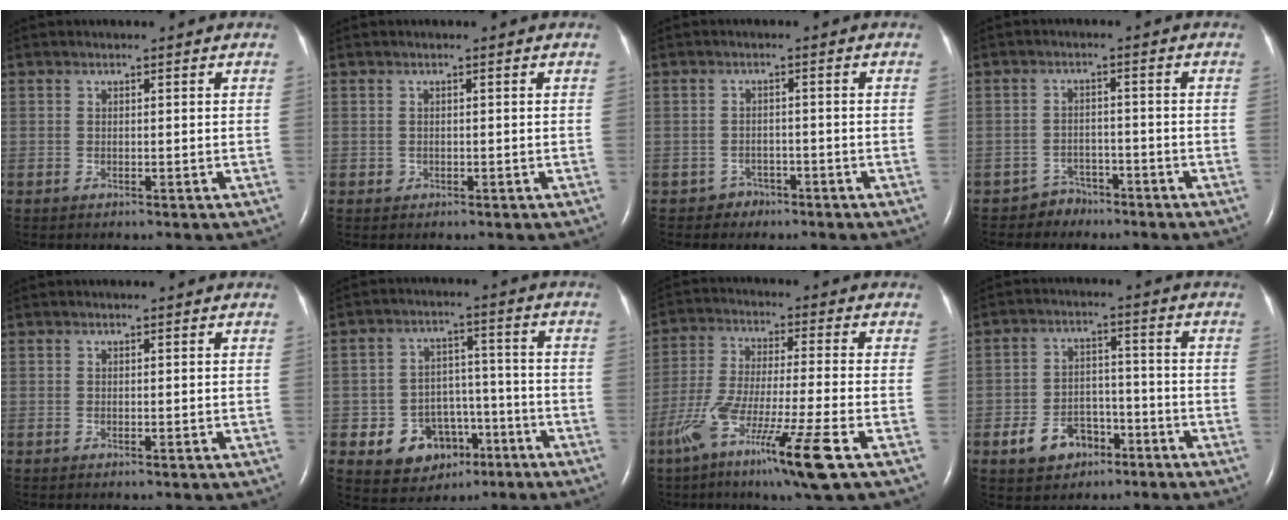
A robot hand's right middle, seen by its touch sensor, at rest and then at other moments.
{"total": 0.5, "force": [-0.2, 0.5, 0.0], "torque": [-0.003, 0.003, -0.004]}
{"total": 2.3, "force": [-1.6, 1.6, -0.4], "torque": [0.003, 0.010, -0.026]}
{"total": 3.2, "force": [-2.5, 1.8, -0.7], "torque": [0.007, 0.008, -0.041]}
{"total": 0.0}
{"total": 9.3, "force": [-4.2, 7.2, 4.0], "torque": [-0.067, 0.025, -0.054]}
{"total": 14.3, "force": [-7.4, -0.4, 12.2], "torque": [-0.251, -0.040, -0.135]}
{"total": 7.1, "force": [-3.8, 5.0, 3.3], "torque": [-0.069, 0.016, -0.055]}